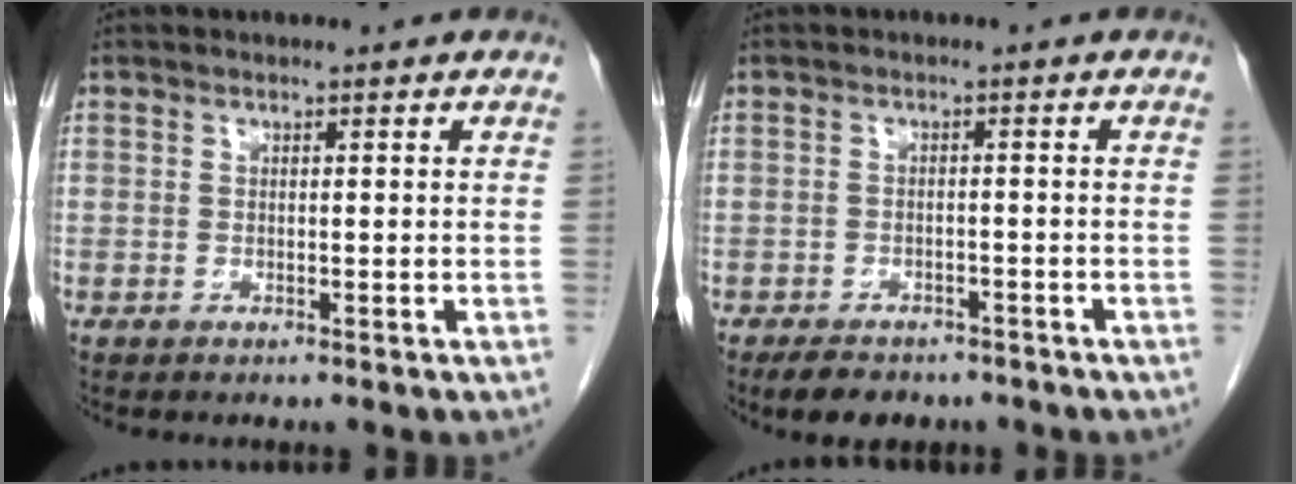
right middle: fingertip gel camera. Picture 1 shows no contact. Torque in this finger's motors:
{"motor_torque": [0.67, -0.27, 0.03, 0.04]}